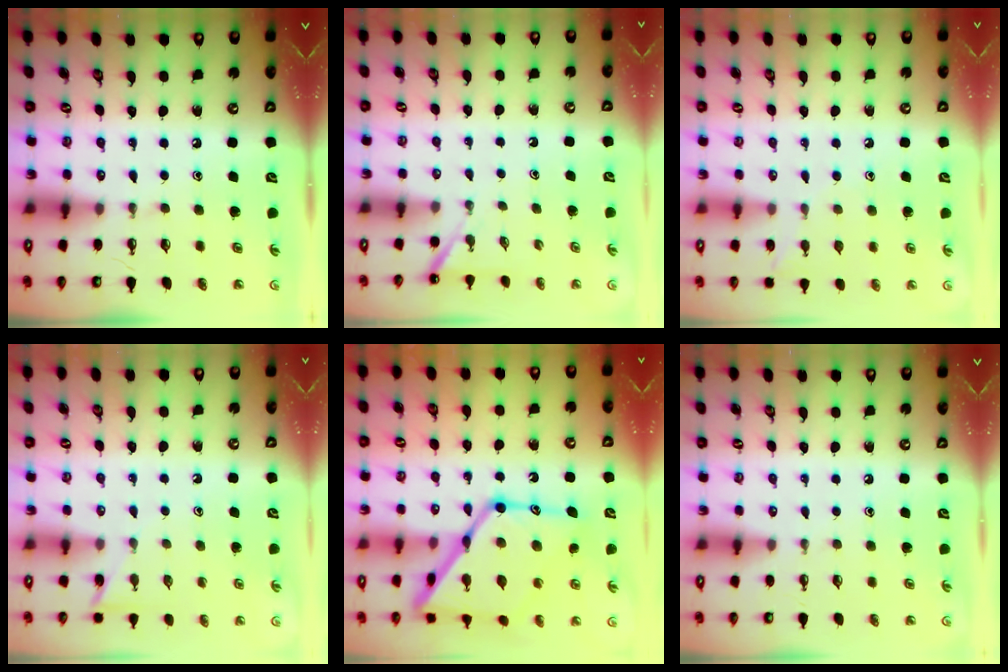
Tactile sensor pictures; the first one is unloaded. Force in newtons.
{"total": 2.3, "press": 2.3, "slide": 0.2}
{"total": 6.2, "press": 6.2, "slide": 0.7}
{"total": 5.1, "press": 5.1, "slide": 0.5}
{"total": 23.3, "press": 23.2, "slide": 2.1}
{"total": 0.0}